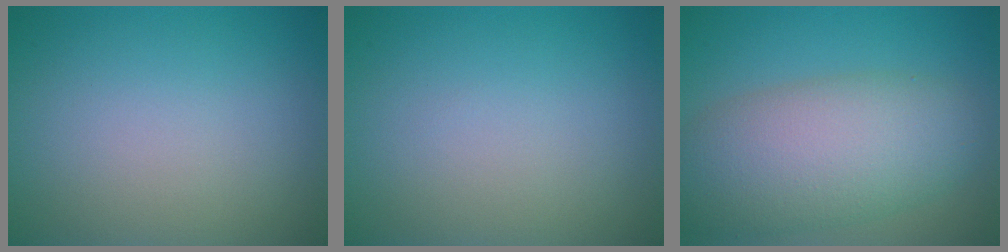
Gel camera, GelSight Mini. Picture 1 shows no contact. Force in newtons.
{"total": 0.0}
{"total": 8.4, "press": 8.4, "slide": 0.2}